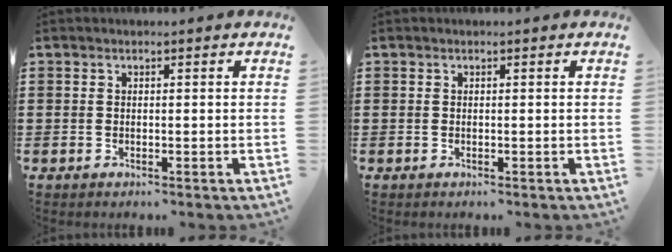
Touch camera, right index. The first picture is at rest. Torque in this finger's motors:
{"motor_torque": [0.00, 0.00, 0.00, 0.00]}